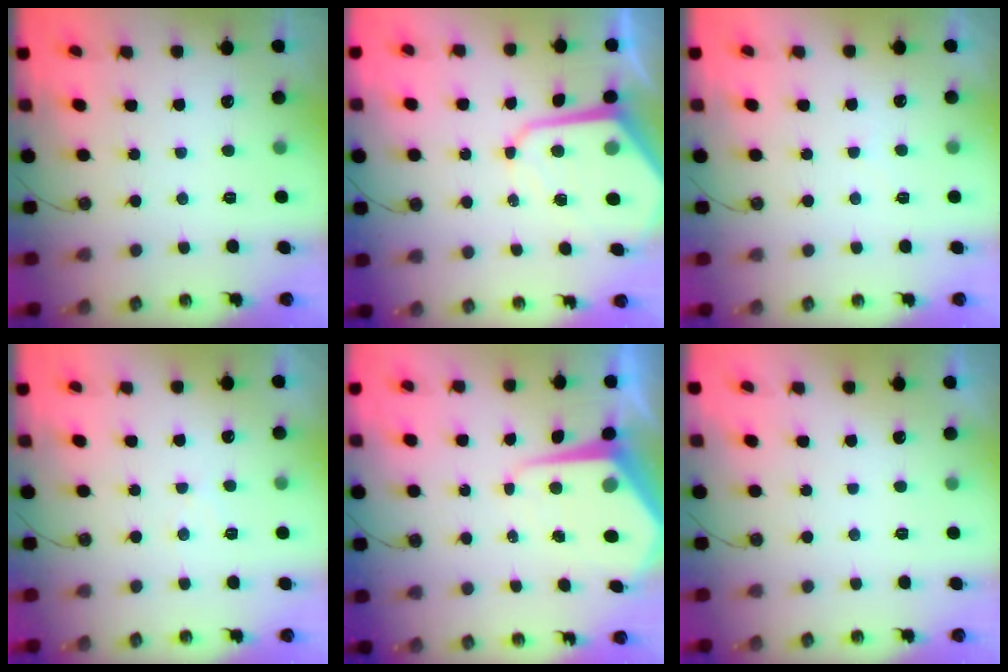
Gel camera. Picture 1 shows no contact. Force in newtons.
{"total": 10.4, "press": 10.4, "slide": 0.8}
{"total": 3.2, "press": 3.1, "slide": 0.6}
{"total": 4.4, "press": 4.4, "slide": 0.7}
{"total": 7.6, "press": 7.6, "slide": 0.6}
{"total": 0.0}